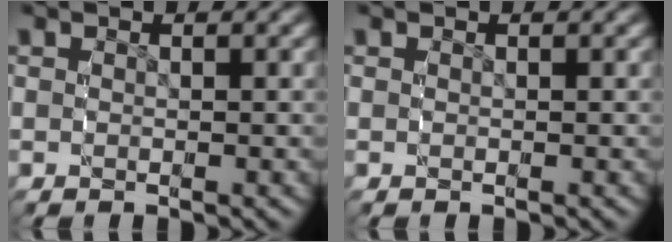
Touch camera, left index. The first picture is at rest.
{"total": 0.0}